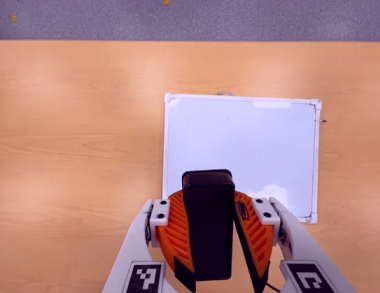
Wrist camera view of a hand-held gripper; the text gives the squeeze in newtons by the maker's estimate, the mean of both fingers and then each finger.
{"total": 10.5, "left": 10.5, "right": 10.5}